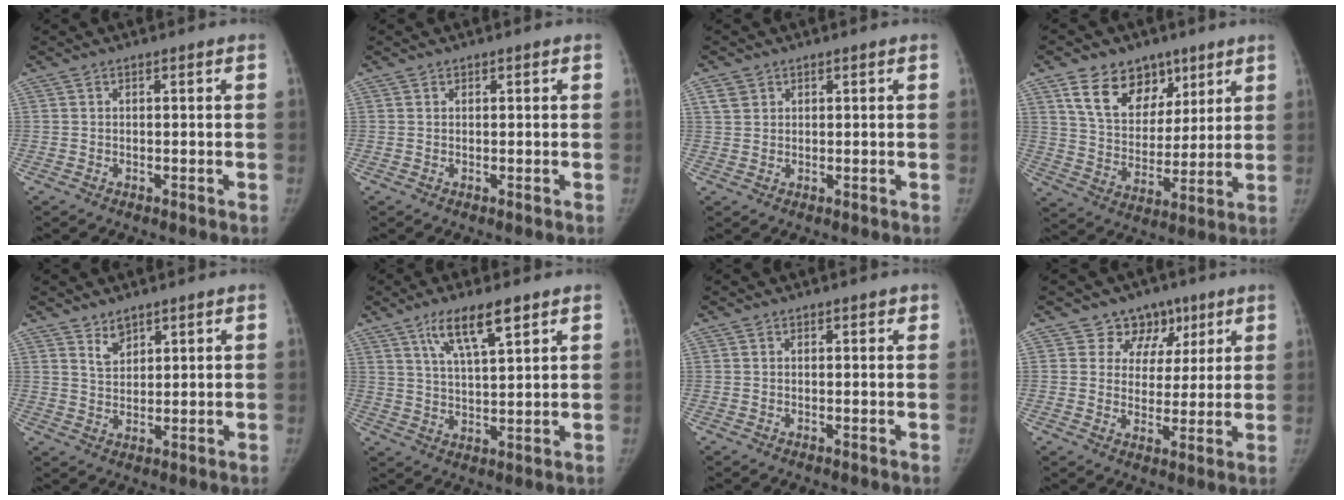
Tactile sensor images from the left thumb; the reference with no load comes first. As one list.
[{"total": 0.0}, {"total": 2.4, "force": [1.3, 1.9, 0.8], "torque": [-0.009, -0.002, 0.026]}, {"total": 14.1, "force": [8.1, 9.7, 6.2], "torque": [-0.064, -0.040, 0.145]}, {"total": 3.4, "force": [2.5, 1.8, 1.3], "torque": [-0.008, -0.024, 0.052]}, {"total": 9.1, "force": [5.4, 2.1, 7.0], "torque": [-0.117, -0.024, 0.103]}, {"total": 0.8, "force": [0.5, 0.4, 0.3], "torque": [0.004, -0.002, 0.003]}, {"total": 8.0, "force": [4.6, 6.4, 1.1], "torque": [0.033, -0.018, 0.070]}]